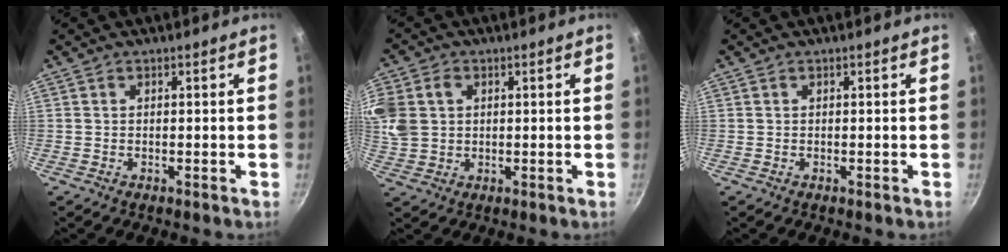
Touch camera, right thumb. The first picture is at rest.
{"total": 14.3, "force": [3.2, 11.6, 7.7], "torque": [-0.200, 0.029, 0.065]}
{"total": 0.0}